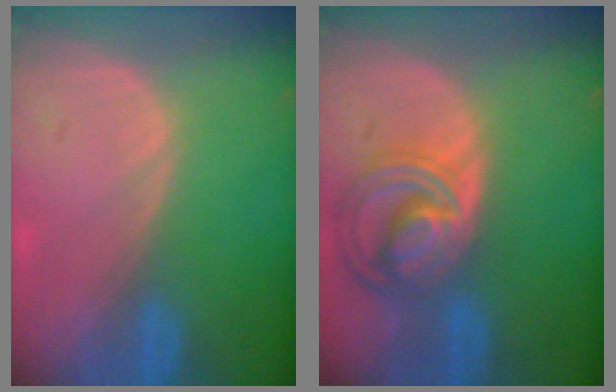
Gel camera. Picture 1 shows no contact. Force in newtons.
{"total": 8.8, "press": 7.6, "slide": 4.4}